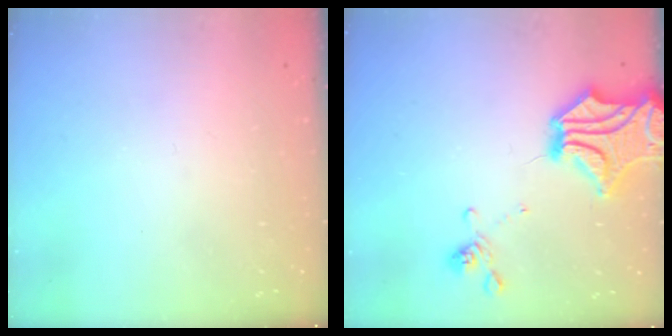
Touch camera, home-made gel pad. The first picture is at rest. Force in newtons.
{"total": 7.2, "press": 6.6, "slide": 2.8}